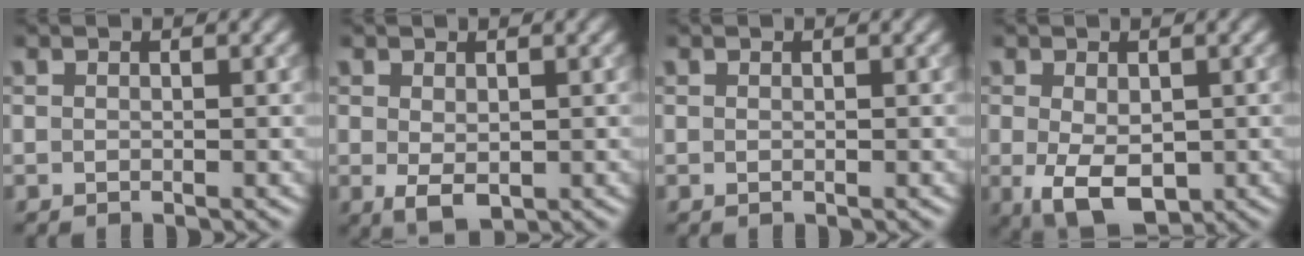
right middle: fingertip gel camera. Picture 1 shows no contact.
{"total": 2.3, "force": [-0.2, 1.3, 1.8], "torque": [-0.035, -0.005, 0.002]}
{"total": 0.0}
{"total": 5.3, "force": [-1.1, 3.2, 4.1], "torque": [-0.083, -0.016, -0.010]}